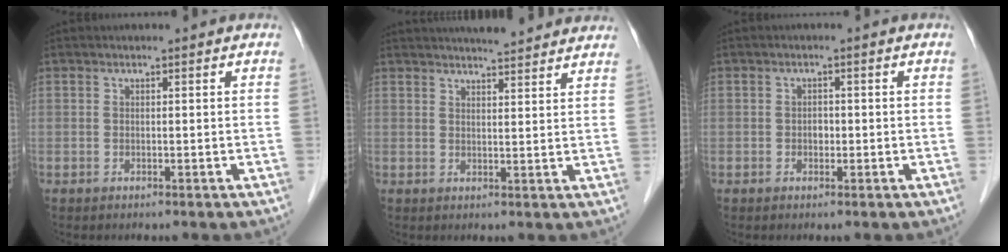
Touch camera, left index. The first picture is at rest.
{"total": 11.0, "force": [10.0, 1.1, 4.4], "torque": [-0.057, 0.018, 0.118]}
{"total": 1.2, "force": [-0.3, 0.9, 0.8], "torque": [-0.012, 0.004, -0.004]}